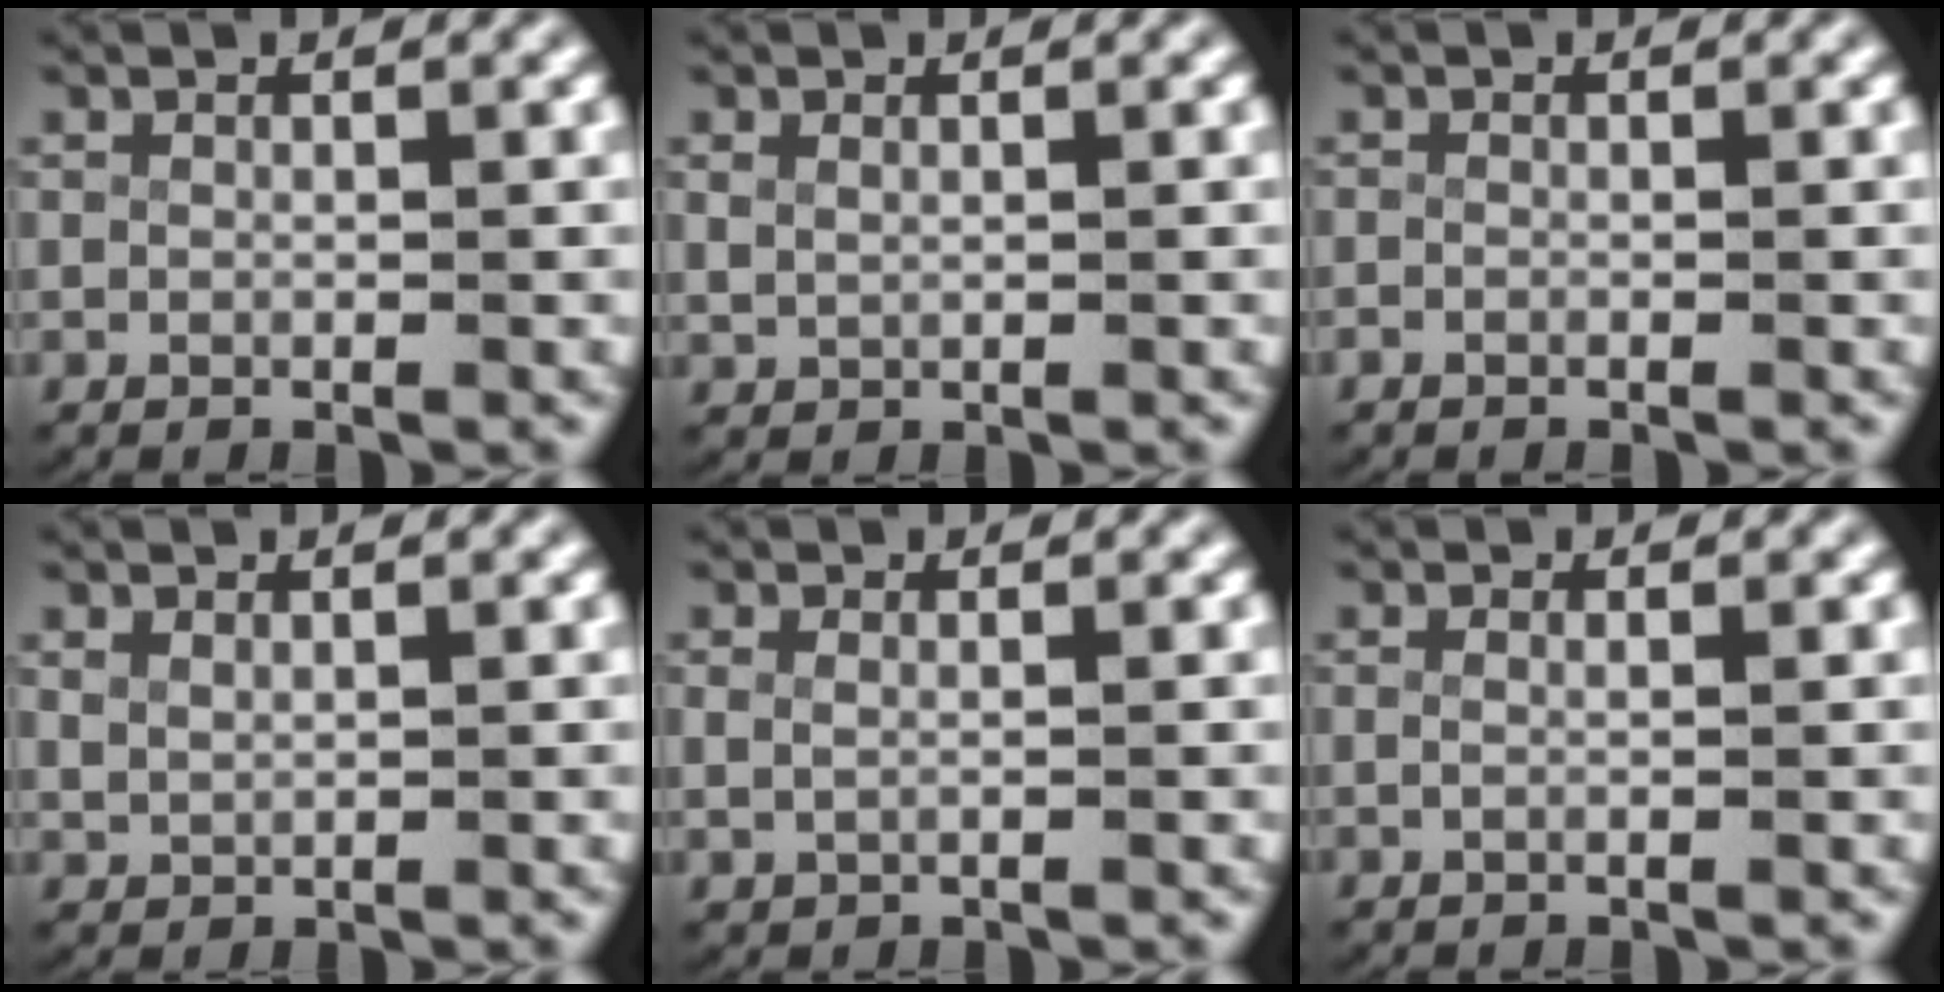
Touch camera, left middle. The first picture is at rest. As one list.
[{"total": 0.8, "force": [0.5, 0.4, 0.4], "torque": [-0.015, -0.002, 0.019]}, {"total": 1.0, "force": [-0.8, 0.6, 0.2], "torque": [-0.012, -0.004, -0.014]}, {"total": 0.9, "force": [0.8, 0.4, 0.3], "torque": [-0.011, -0.003, 0.025]}, {"total": 1.0, "force": [0.3, 0.5, 0.9], "torque": [-0.025, -0.005, 0.011]}, {"total": 0.7, "force": [-0.2, -0.2, 0.7], "torque": [-0.019, -0.008, 0.001]}]